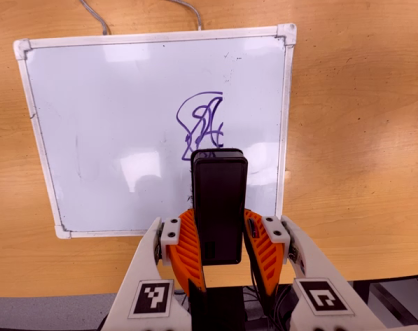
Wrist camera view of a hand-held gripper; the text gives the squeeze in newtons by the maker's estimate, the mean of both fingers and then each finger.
{"total": 6.4, "left": 5.5, "right": 7.2}